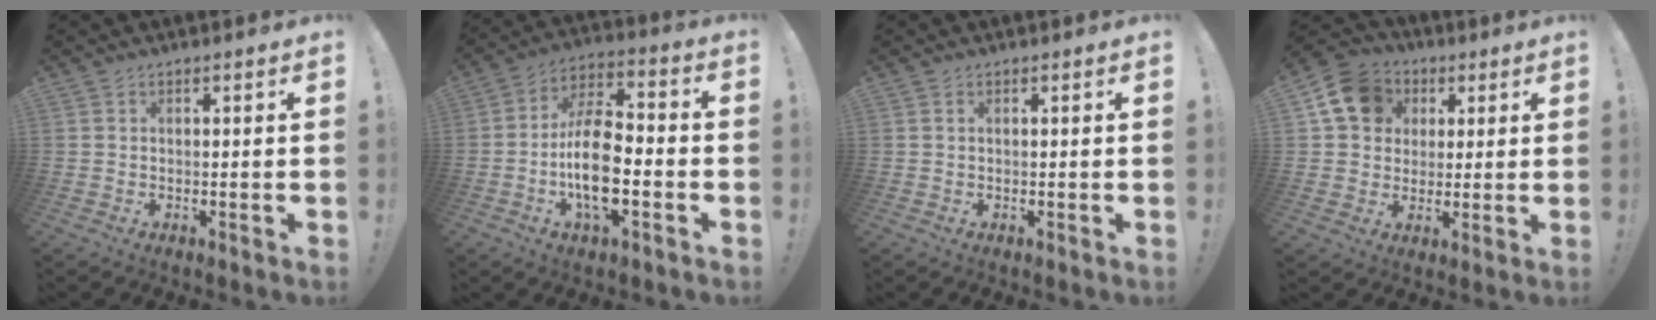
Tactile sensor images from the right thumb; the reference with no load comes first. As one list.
[{"total": 16.1, "force": [-4.1, 7.5, 13.6], "torque": [-0.275, 0.013, -0.073]}, {"total": 0.0}, {"total": 13.4, "force": [4.3, 11.2, 6.0], "torque": [-0.083, -0.007, 0.089]}]